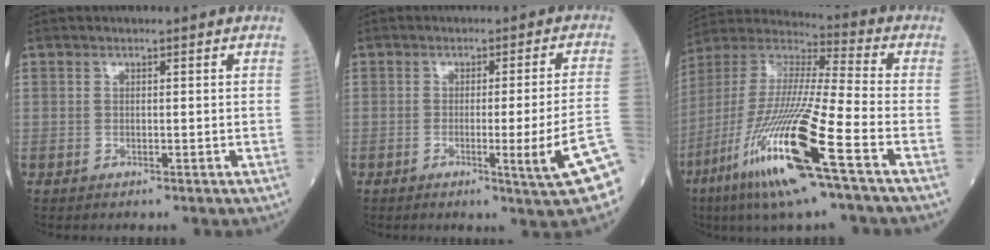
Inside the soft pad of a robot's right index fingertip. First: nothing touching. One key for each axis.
{"total": 8.7, "fx": -3.1, "fy": -1.3, "fz": 8.0, "tx": -0.102, "ty": -0.009, "tz": -0.043}
{"total": 21.1, "fx": -9.6, "fy": 0.7, "fz": 18.7, "tx": -0.415, "ty": -0.052, "tz": -0.192}